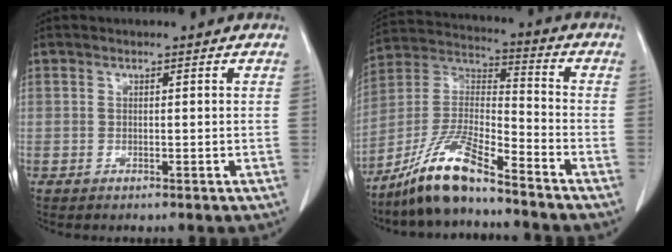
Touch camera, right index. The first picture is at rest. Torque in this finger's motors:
{"motor_torque": [0.51, -0.49, 0.29, 0.12]}